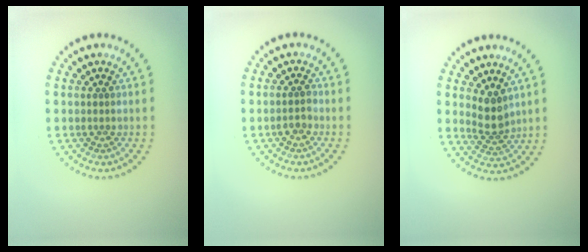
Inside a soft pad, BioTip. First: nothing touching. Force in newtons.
{"total": 1.0, "press": 1.0, "slide": 0.4}
{"total": 2.4, "press": 1.9, "slide": 1.5}